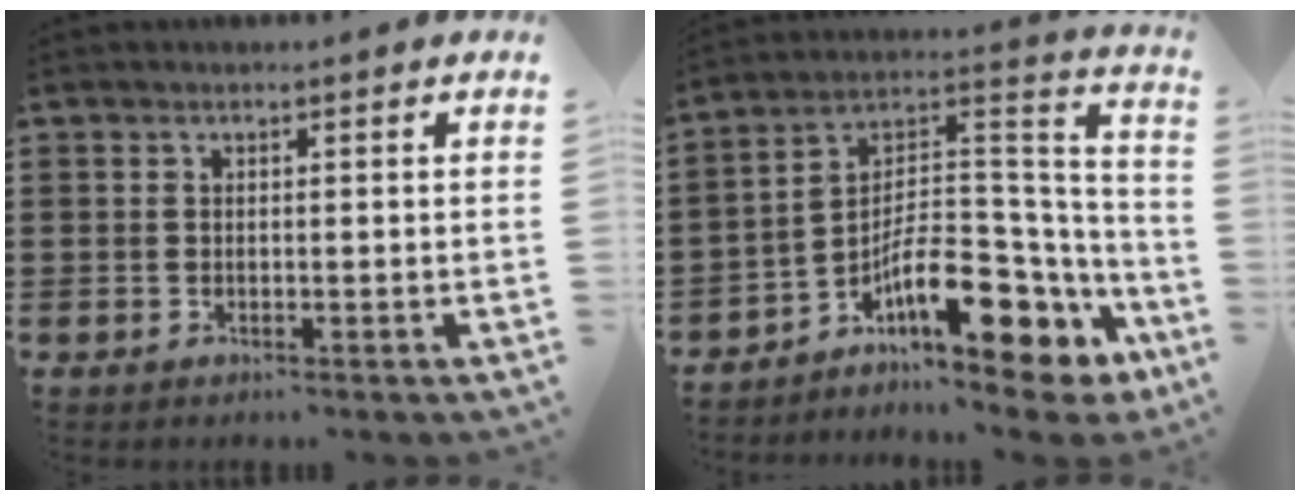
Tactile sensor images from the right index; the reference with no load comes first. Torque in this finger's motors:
{"motor_torque": [0.76, 0.77, 0.95, 0.21]}